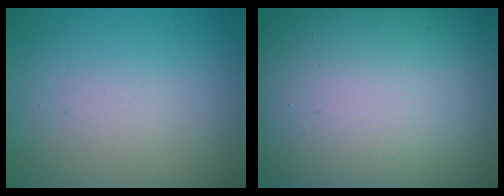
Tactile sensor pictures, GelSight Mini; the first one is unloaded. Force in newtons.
{"total": 21.4, "press": 21.3, "slide": 1.1}